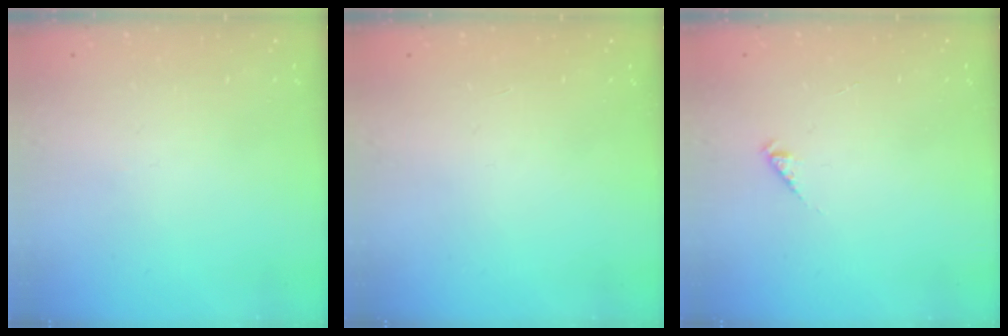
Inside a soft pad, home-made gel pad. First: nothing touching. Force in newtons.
{"total": 0.0}
{"total": 0.5, "press": 0.5, "slide": 0.2}